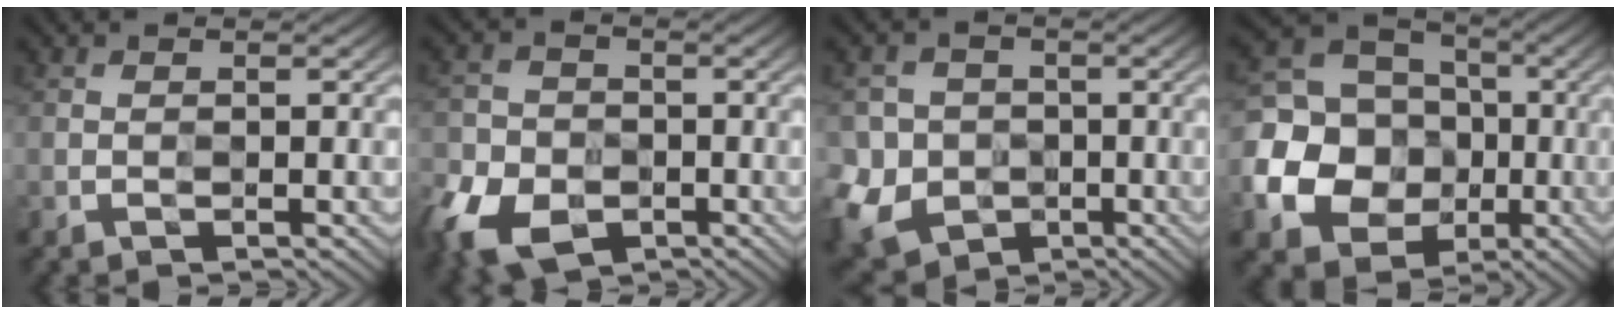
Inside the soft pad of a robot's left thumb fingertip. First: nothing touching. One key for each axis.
{"total": 7.9, "fx": -4.2, "fy": 5.5, "fz": 3.8, "tx": -0.103, "ty": -0.023, "tz": -0.087}
{"total": 7.5, "fx": -1.8, "fy": 6.9, "fz": 2.1, "tx": -0.085, "ty": -0.016, "tz": -0.054}
{"total": 13.9, "fx": -2.5, "fy": 12.5, "fz": 5.6, "tx": -0.175, "ty": -0.015, "tz": -0.065}